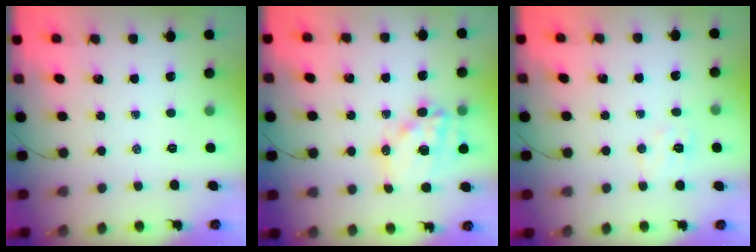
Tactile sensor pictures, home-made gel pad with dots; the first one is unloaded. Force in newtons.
{"total": 14.1, "press": 13.8, "slide": 3.3}
{"total": 5.6, "press": 5.5, "slide": 1.1}